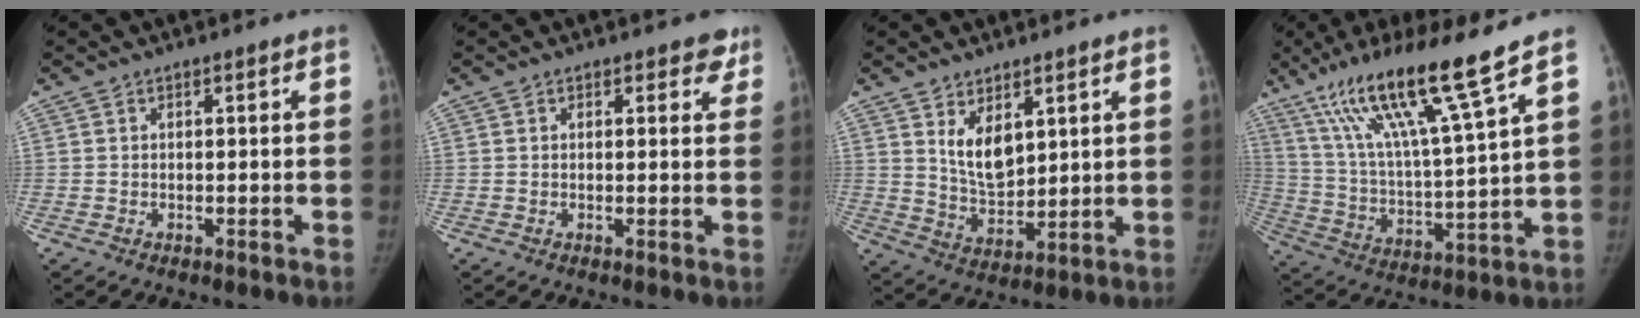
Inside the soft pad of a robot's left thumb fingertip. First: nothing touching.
{"total": 2.5, "force": [1.7, 1.4, 1.0], "torque": [0.022, -0.006, 0.015]}
{"total": 7.6, "force": [3.5, 4.1, 5.4], "torque": [-0.071, -0.034, 0.077]}
{"total": 17.8, "force": [12.3, -0.3, 12.9], "torque": [-0.215, -0.059, 0.225]}